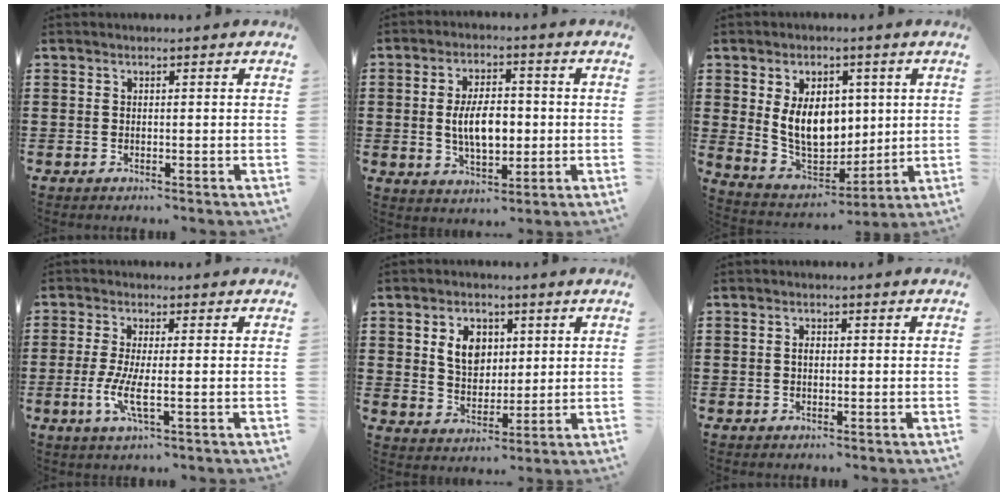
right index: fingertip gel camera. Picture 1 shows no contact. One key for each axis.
{"total": 7.3, "fx": -0.1, "fy": 3.8, "fz": 6.2, "tx": -0.100, "ty": 0.000, "tz": -0.010}
{"total": 10.0, "fx": 1.7, "fy": 7.0, "fz": 6.9, "tx": -0.127, "ty": 0.005, "tz": 0.028}
{"total": 5.0, "fx": -1.1, "fy": 0.9, "fz": 4.8, "tx": -0.105, "ty": -0.011, "tz": -0.025}
{"total": 6.1, "fx": 2.0, "fy": 4.7, "fz": 3.4, "tx": -0.076, "ty": 0.014, "tz": 0.032}
{"total": 1.2, "fx": 0.0, "fy": 0.6, "fz": 1.0, "tx": -0.021, "ty": 0.003, "tz": 0.000}